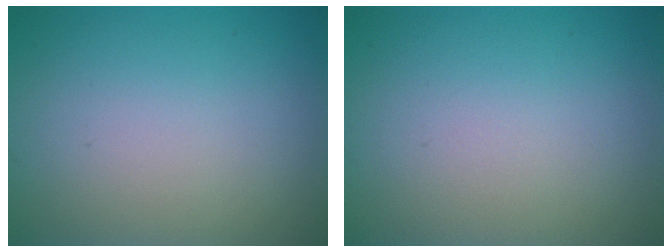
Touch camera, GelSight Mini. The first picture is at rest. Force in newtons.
{"total": 0.0}